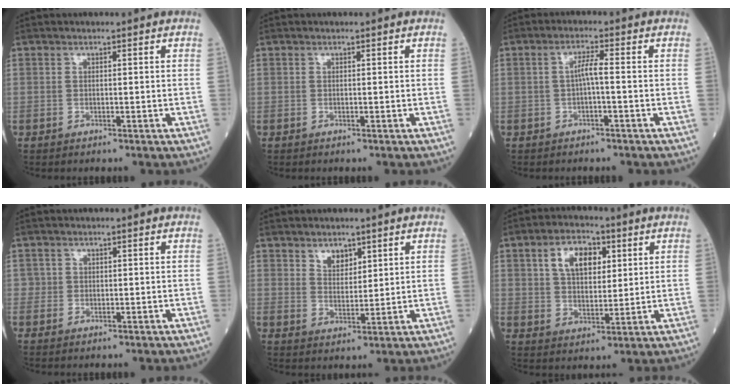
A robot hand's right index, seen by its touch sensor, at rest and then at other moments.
{"total": 0.0}
{"total": 2.5, "force": [-0.4, 0.1, 2.4], "torque": [-0.043, 0.006, -0.007]}
{"total": 0.9, "force": [0.2, 0.9, 0.0], "torque": [0.009, 0.002, 0.000]}
{"total": 3.4, "force": [2.3, 1.9, 1.7], "torque": [-0.028, -0.002, 0.046]}
{"total": 7.9, "force": [3.1, 4.4, 5.8], "torque": [-0.105, 0.015, 0.057]}